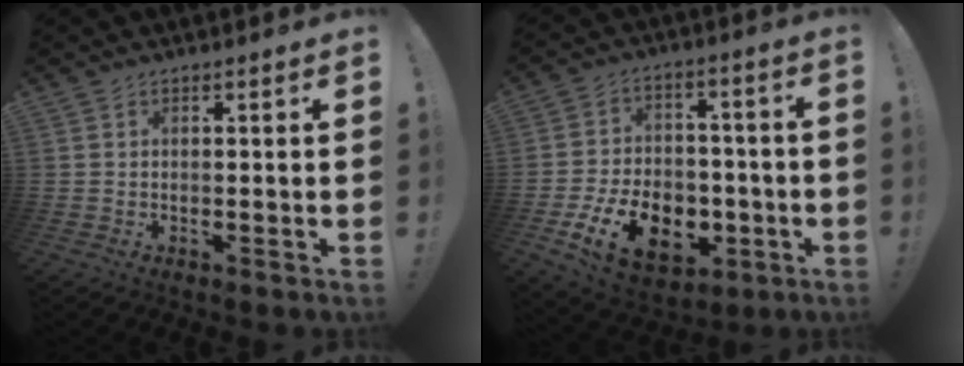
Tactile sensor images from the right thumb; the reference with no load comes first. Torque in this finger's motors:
{"motor_torque": [2.15, 2.35, 1.30, -1.17, 0.09]}